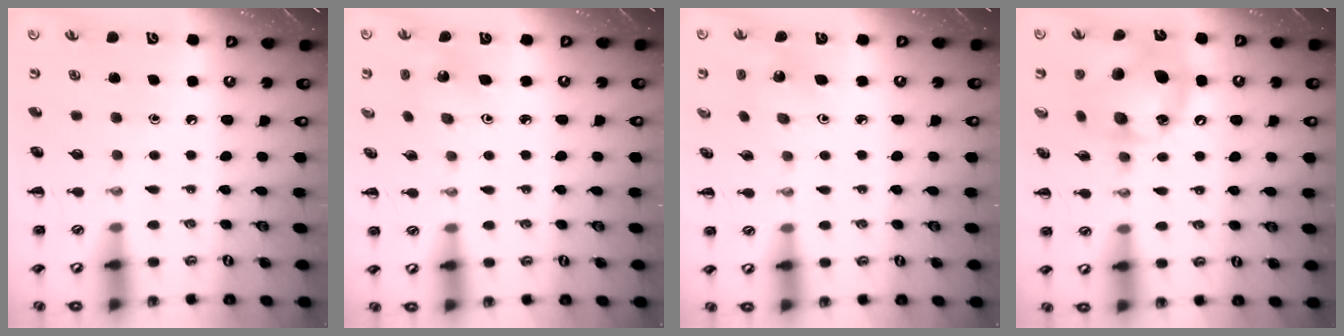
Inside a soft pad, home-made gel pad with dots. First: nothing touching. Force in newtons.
{"total": 3.0, "press": 2.8, "slide": 1.0}
{"total": 3.0, "press": 2.8, "slide": 1.0}
{"total": 15.1, "press": 15.0, "slide": 0.9}